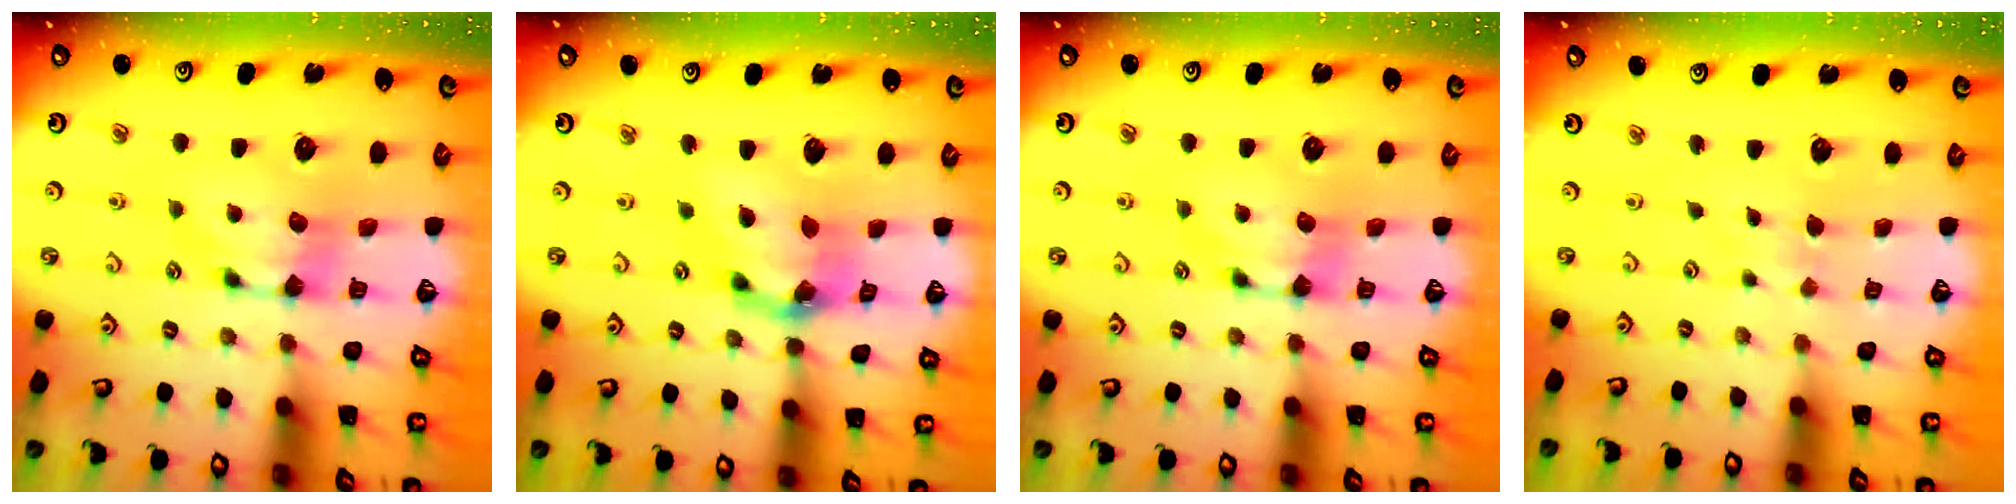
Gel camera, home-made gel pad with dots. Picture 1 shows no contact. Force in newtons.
{"total": 7.4, "press": 7.1, "slide": 2.3}
{"total": 0.0}
{"total": 3.4, "press": 3.4, "slide": 0.5}